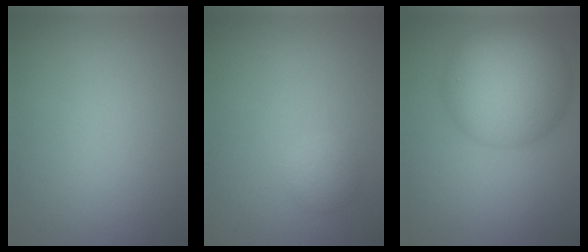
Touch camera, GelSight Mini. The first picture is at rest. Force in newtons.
{"total": 1.6, "press": 1.6, "slide": 0.1}
{"total": 9.6, "press": 9.6, "slide": 0.5}